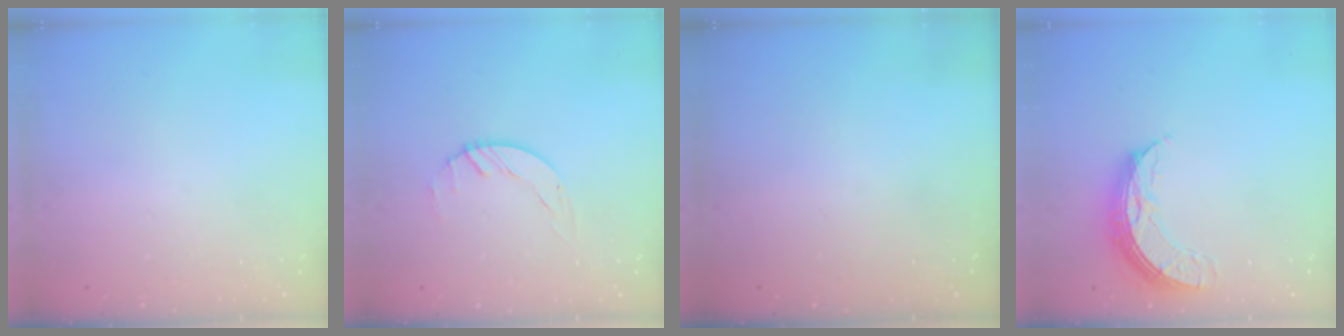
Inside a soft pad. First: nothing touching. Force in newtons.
{"total": 1.5, "press": 1.5, "slide": 0.2}
{"total": 0.0}
{"total": 7.9, "press": 7.8, "slide": 0.8}